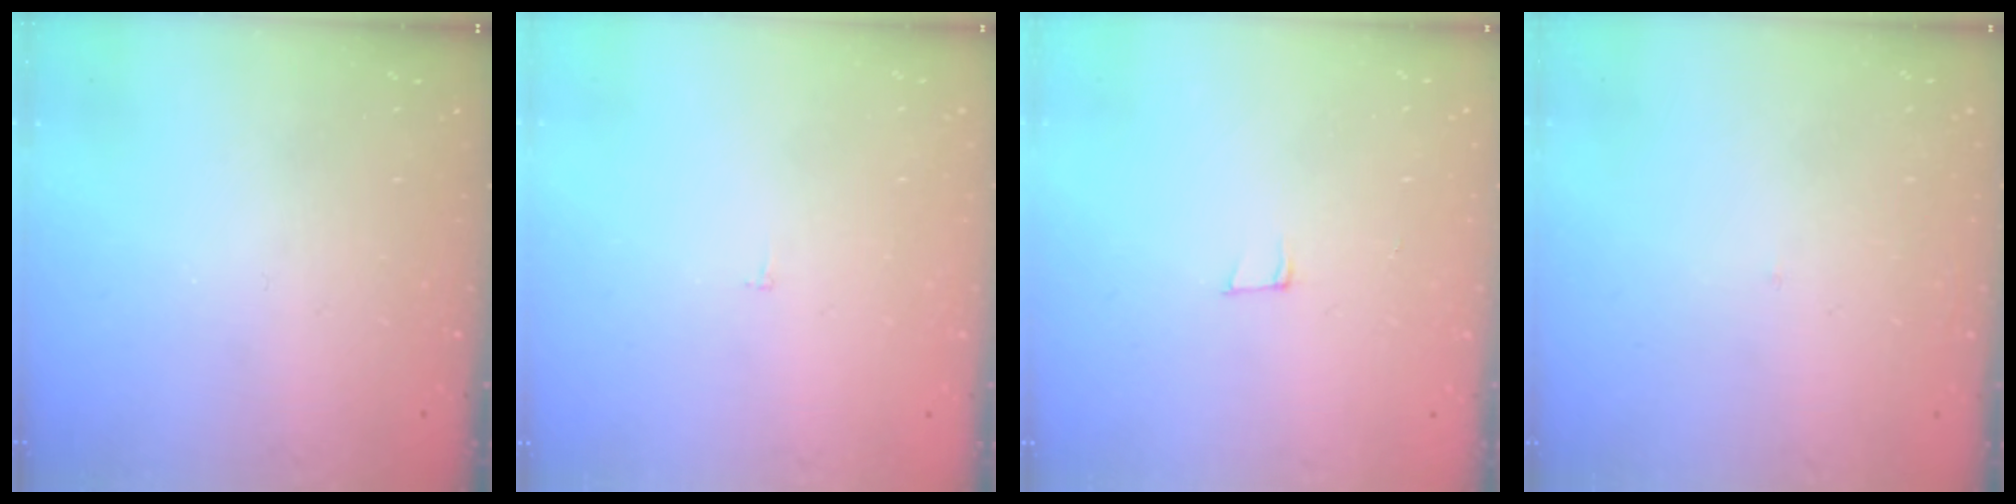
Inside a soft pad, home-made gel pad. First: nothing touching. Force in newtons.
{"total": 2.3, "press": 2.3, "slide": 0.2}
{"total": 5.6, "press": 4.5, "slide": 3.3}
{"total": 1.7, "press": 1.6, "slide": 0.1}